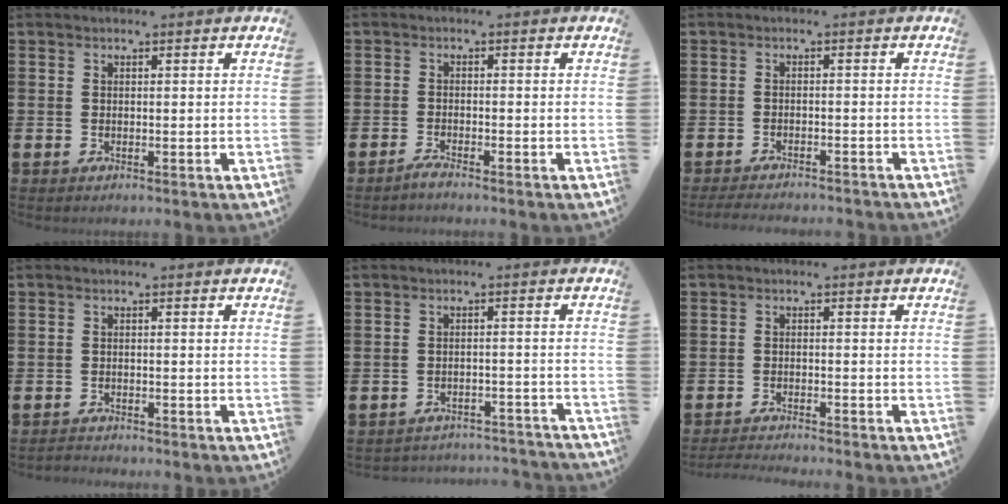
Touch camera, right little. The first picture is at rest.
{"total": 1.1, "force": [-1.0, 0.0, 0.6], "torque": [-0.009, -0.005, -0.018]}
{"total": 1.8, "force": [-1.8, 0.0, 0.4], "torque": [-0.008, 0.003, -0.036]}
{"total": 0.9, "force": [-0.9, 0.0, -0.1], "torque": [-0.001, 0.001, -0.020]}
{"total": 2.3, "force": [-2.3, 0.0, -0.2], "torque": [-0.002, 0.000, -0.051]}
{"total": 1.5, "force": [-1.5, -0.2, 0.2], "torque": [-0.004, 0.001, -0.030]}